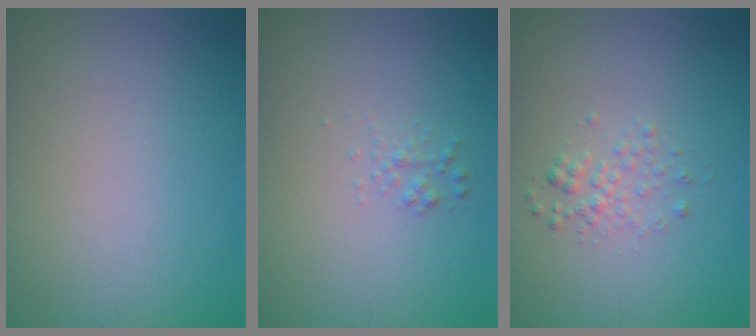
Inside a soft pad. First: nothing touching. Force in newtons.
{"total": 0.9, "press": 0.9, "slide": 0.1}
{"total": 1.5, "press": 1.5, "slide": 0.1}